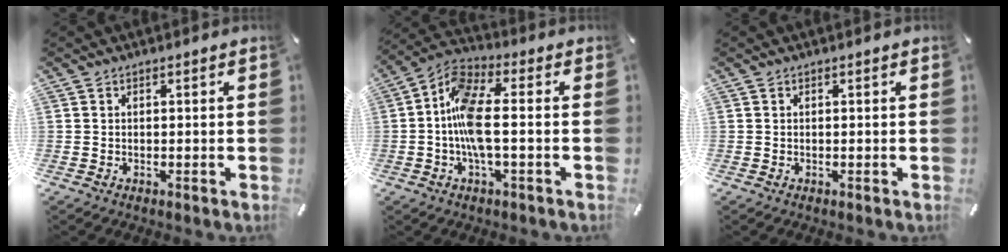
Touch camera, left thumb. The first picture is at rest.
{"total": 10.6, "force": [-1.5, 4.2, 9.6], "torque": [-0.210, -0.004, -0.032]}
{"total": 0.0}